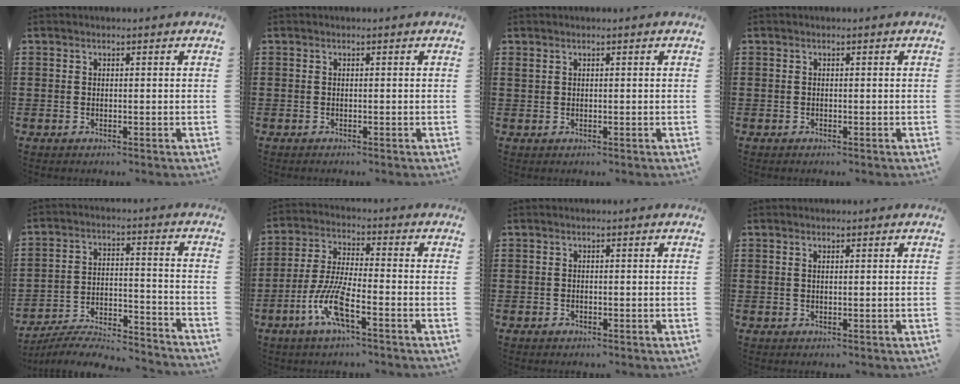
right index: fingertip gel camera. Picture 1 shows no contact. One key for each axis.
{"total": 0.0}
{"total": 0.8, "fx": 0.6, "fy": 0.5, "fz": 0.2, "tx": -0.006, "ty": 0.004, "tz": 0.012}
{"total": 0.0}
{"total": 6.4, "fx": -6.1, "fy": 0.4, "fz": 1.6, "tx": -0.034, "ty": -0.001, "tz": -0.125}
{"total": 8.5, "fx": -4.1, "fy": 1.7, "fz": 7.2, "tx": -0.170, "ty": -0.014, "tz": -0.082}
{"total": 0.7, "fx": -0.5, "fy": 0.4, "fz": 0.2, "tx": -0.004, "ty": 0.000, "tz": -0.010}
{"total": 0.6, "fx": 0.2, "fy": 0.2, "fz": 0.5, "tx": -0.012, "ty": 0.001, "tz": 0.005}